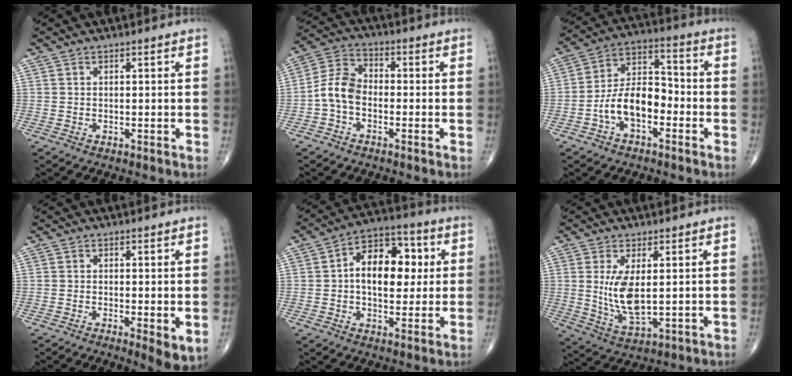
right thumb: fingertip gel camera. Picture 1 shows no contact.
{"total": 7.2, "force": [-1.9, 4.8, 4.9], "torque": [-0.087, 0.029, -0.052]}
{"total": 11.3, "force": [-3.9, 6.5, 8.4], "torque": [-0.136, 0.047, -0.078]}
{"total": 4.7, "force": [-0.8, 1.5, 4.4], "torque": [-0.069, -0.016, -0.013]}
{"total": 13.9, "force": [1.7, 8.5, 10.9], "torque": [-0.133, 0.021, 0.018]}
{"total": 8.5, "force": [1.2, 3.5, 7.6], "torque": [-0.150, -0.023, 0.035]}